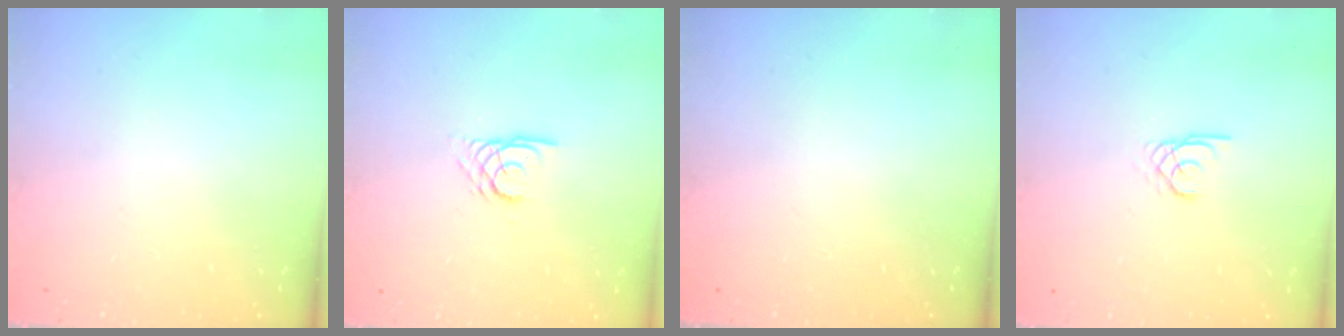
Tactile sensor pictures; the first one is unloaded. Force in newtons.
{"total": 3.4, "press": 3.4, "slide": 0.2}
{"total": 0.0}
{"total": 1.9, "press": 1.9, "slide": 0.0}